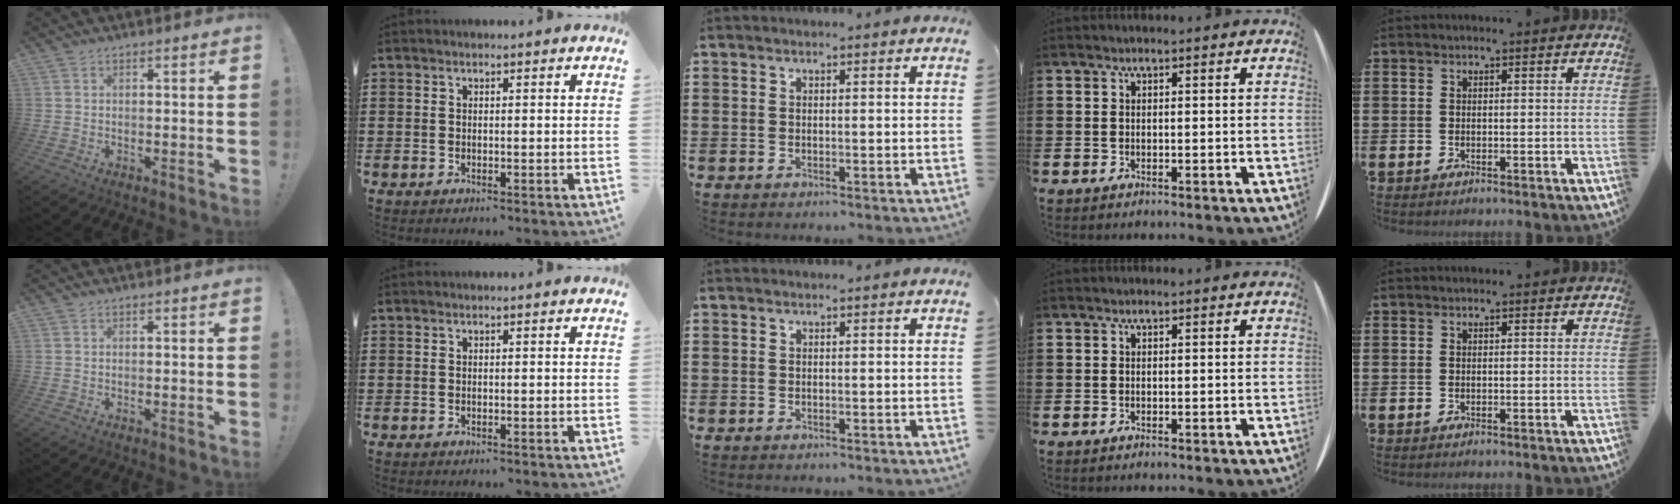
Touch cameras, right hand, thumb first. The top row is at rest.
{}